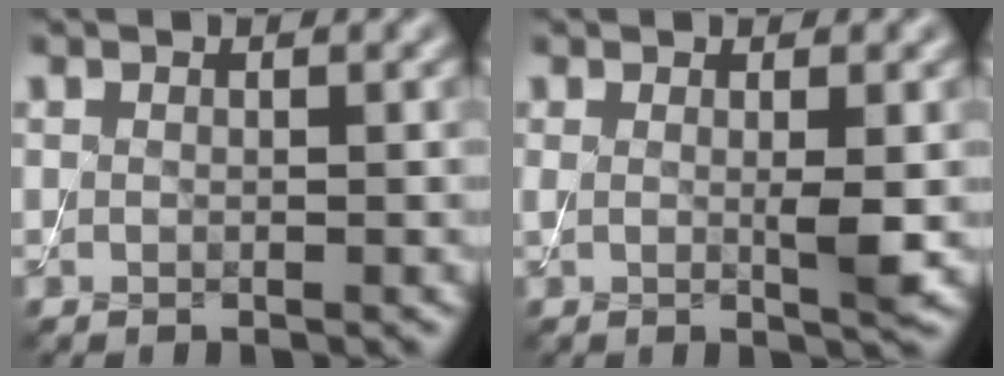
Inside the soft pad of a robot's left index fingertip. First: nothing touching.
{"total": 2.1, "force": [0.2, 0.2, 2.1], "torque": [-0.036, -0.007, 0.002]}